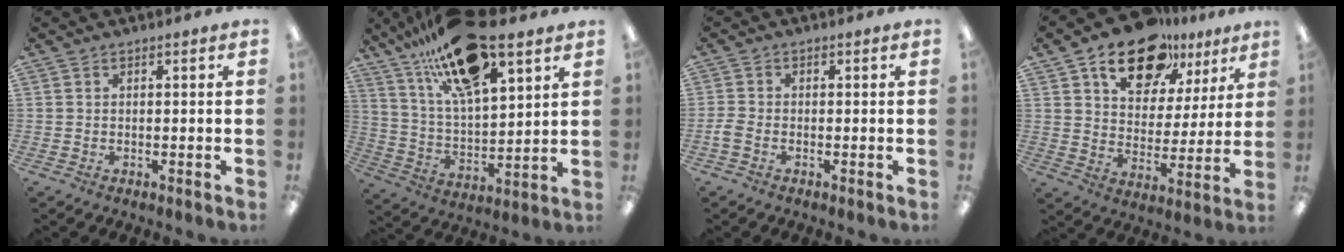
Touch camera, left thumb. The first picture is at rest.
{"total": 21.3, "force": [14.6, 6.9, 13.9], "torque": [-0.249, -0.067, 0.251]}
{"total": 2.0, "force": [-0.9, 1.1, 1.3], "torque": [-0.029, 0.000, -0.016]}
{"total": 16.8, "force": [11.3, 9.5, 8.0], "torque": [-0.118, -0.060, 0.199]}